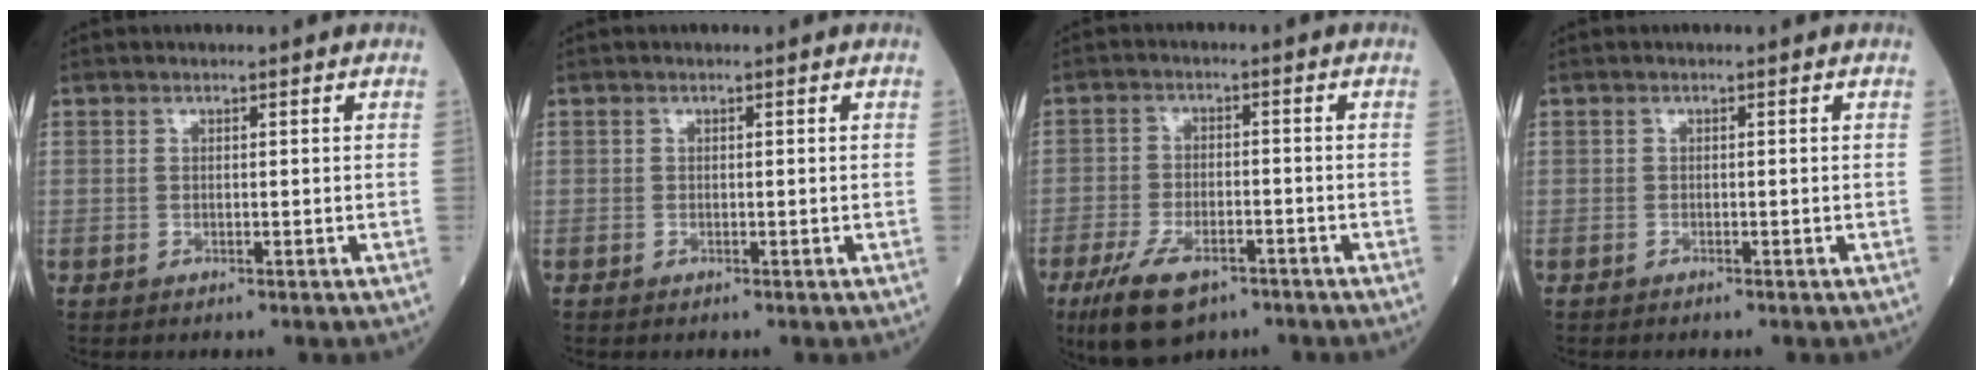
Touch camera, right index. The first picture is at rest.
{"total": 0.0}
{"total": 8.9, "force": [-5.7, 3.7, 5.8], "torque": [-0.119, -0.013, -0.096]}
{"total": 0.0}